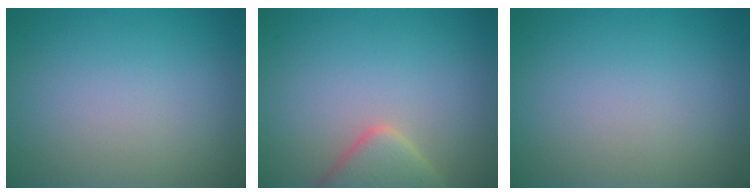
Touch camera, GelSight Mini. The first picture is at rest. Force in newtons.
{"total": 3.8, "press": 3.7, "slide": 0.3}
{"total": 0.0}